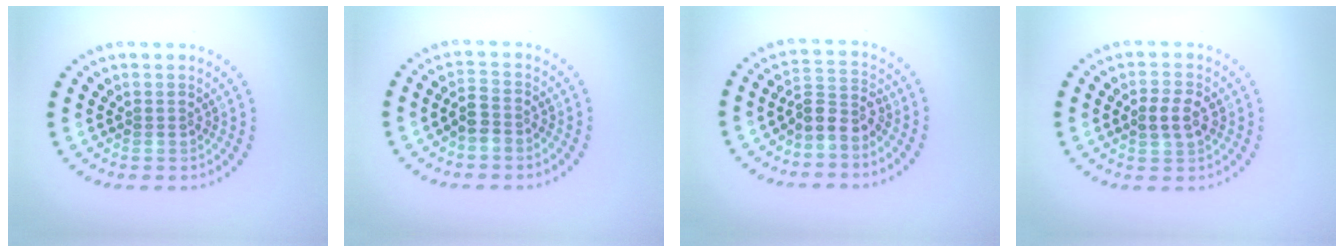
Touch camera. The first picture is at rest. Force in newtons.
{"total": 2.1, "press": 1.8, "slide": 0.9}
{"total": 2.7, "press": 2.3, "slide": 1.5}
{"total": 2.7, "press": 2.7, "slide": 0.1}